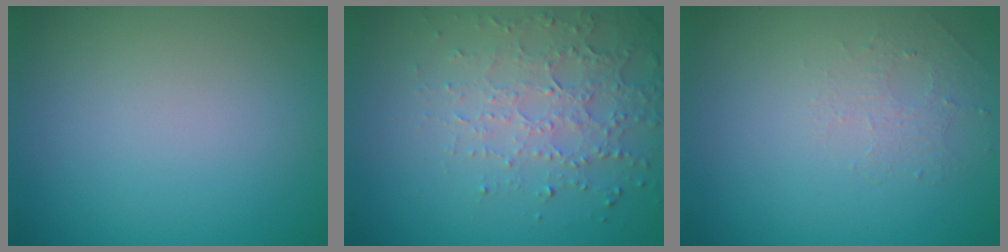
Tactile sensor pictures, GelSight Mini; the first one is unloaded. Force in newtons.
{"total": 4.7, "press": 3.4, "slide": 3.3}
{"total": 1.3, "press": 0.7, "slide": 1.2}